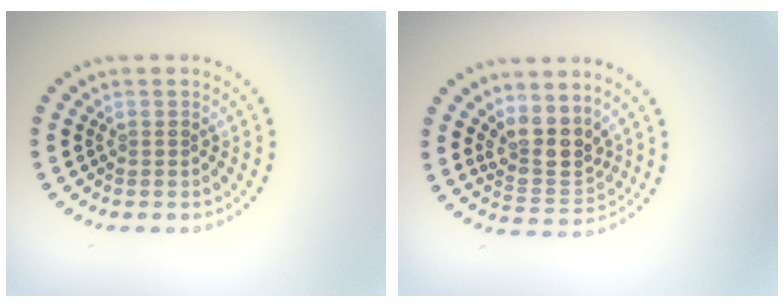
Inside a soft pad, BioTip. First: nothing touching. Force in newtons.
{"total": 3.6, "press": 2.8, "slide": 2.2}